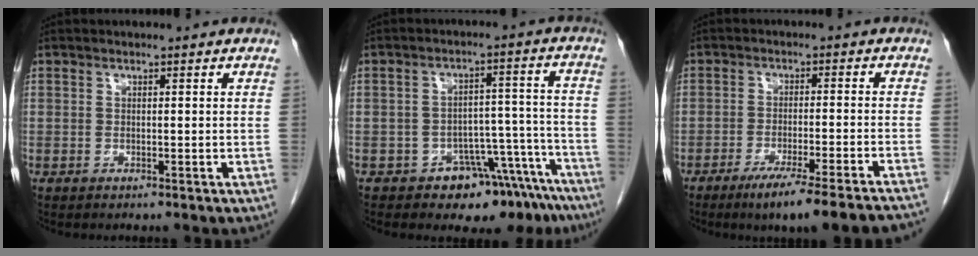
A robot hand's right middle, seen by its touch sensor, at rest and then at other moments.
{"total": 11.2, "force": [-9.0, 5.2, 4.1], "torque": [-0.008, 0.059, -0.120]}
{"total": 15.5, "force": [-12.9, -0.3, 8.6], "torque": [-0.083, -0.024, -0.182]}